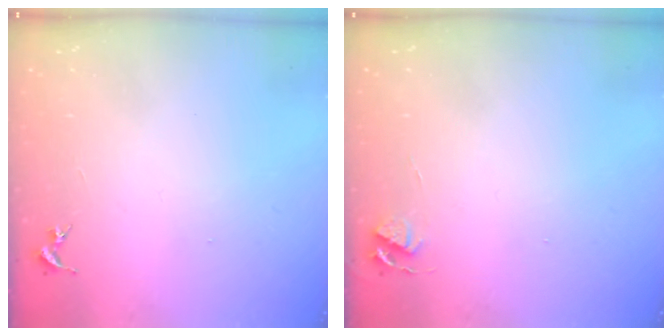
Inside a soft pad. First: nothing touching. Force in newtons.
{"total": 3.9, "press": 3.8, "slide": 0.5}